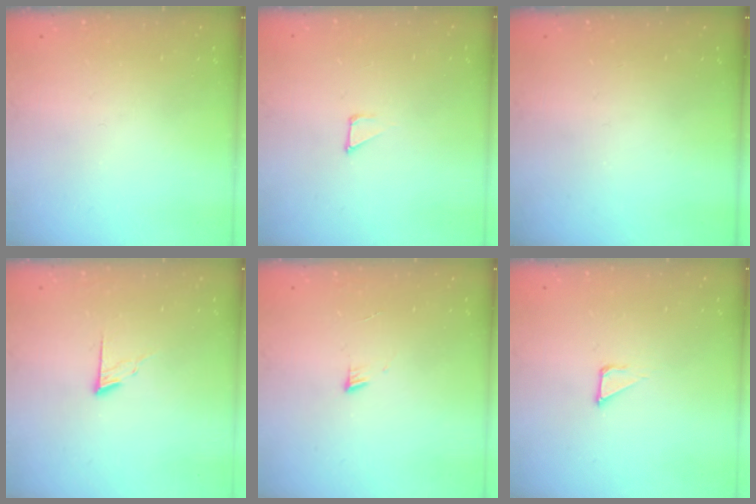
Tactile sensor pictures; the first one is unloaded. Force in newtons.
{"total": 1.7, "press": 1.7, "slide": 0.0}
{"total": 0.0}
{"total": 5.7, "press": 5.7, "slide": 0.6}
{"total": 3.5, "press": 3.4, "slide": 0.4}
{"total": 2.8, "press": 2.8, "slide": 0.1}